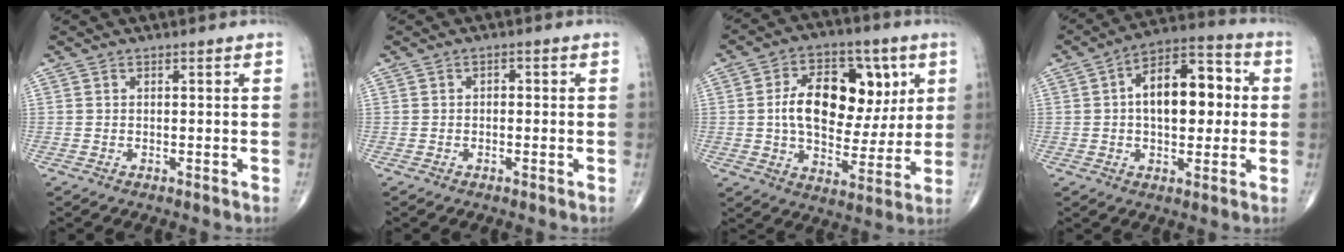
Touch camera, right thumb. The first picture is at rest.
{"total": 0.9, "force": [-0.2, 0.7, 0.6], "torque": [-0.001, 0.003, -0.008]}
{"total": 18.9, "force": [3.8, 11.7, 14.4], "torque": [-0.184, 0.003, 0.063]}
{"total": 14.9, "force": [1.4, 8.3, 12.3], "torque": [-0.160, 0.027, 0.014]}